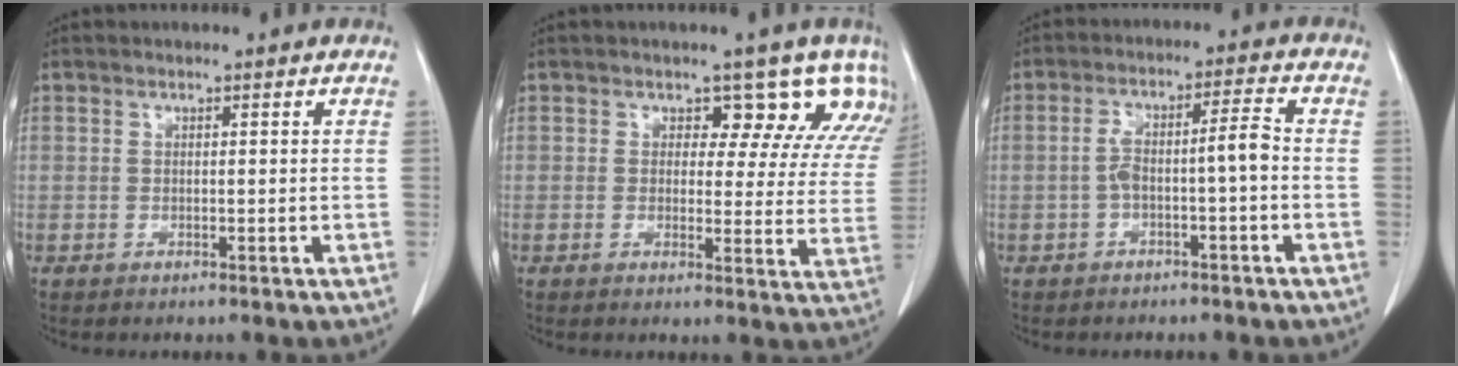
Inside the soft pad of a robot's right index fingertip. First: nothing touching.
{"total": 10.7, "force": [8.0, 5.7, 4.1], "torque": [-0.012, -0.008, 0.054]}
{"total": 5.4, "force": [-1.4, 0.5, 5.2], "torque": [-0.099, 0.029, -0.019]}